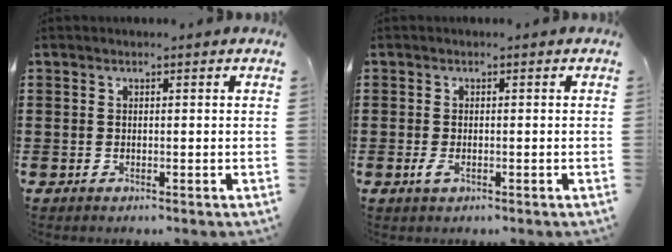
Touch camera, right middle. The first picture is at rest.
{"total": 1.6, "force": [-0.7, 0.8, 1.2], "torque": [-0.039, -0.008, -0.018]}